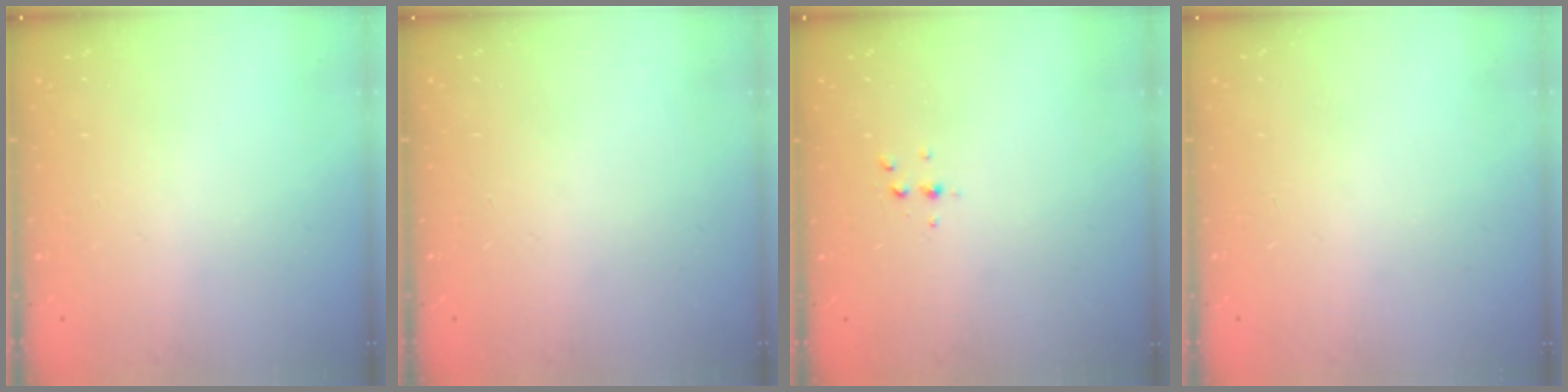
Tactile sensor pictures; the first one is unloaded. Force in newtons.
{"total": 0.0}
{"total": 3.1, "press": 3.1, "slide": 0.5}
{"total": 0.0}